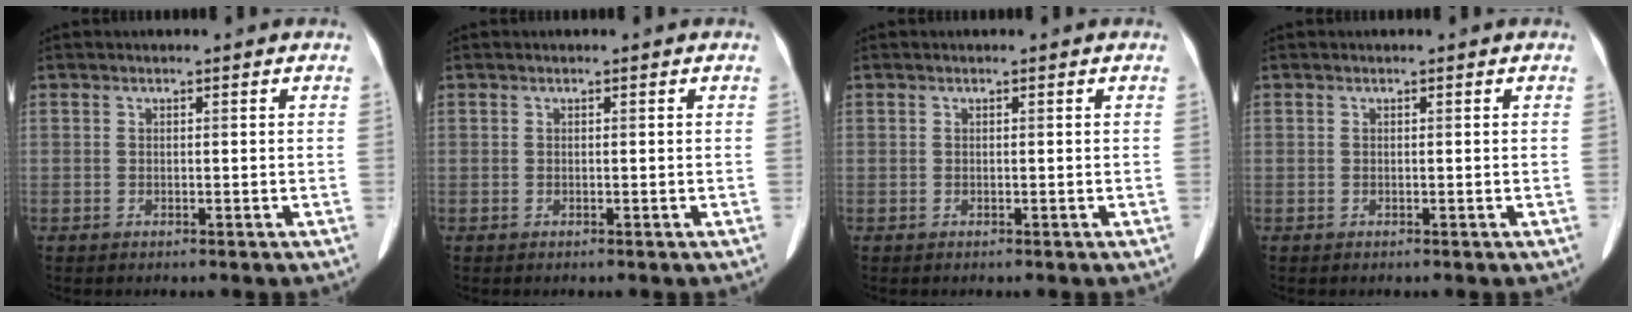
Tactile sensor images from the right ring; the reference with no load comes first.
{"total": 0.0}
{"total": 0.0}
{"total": 0.0}